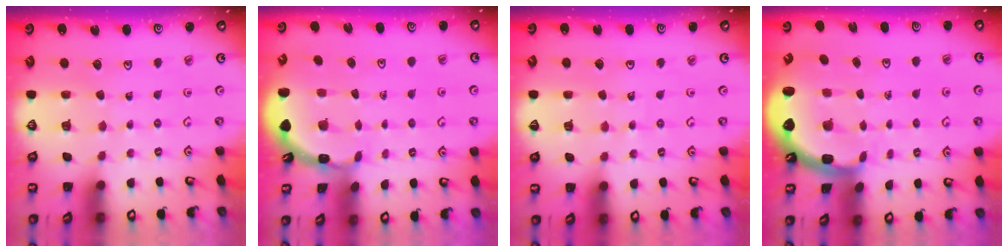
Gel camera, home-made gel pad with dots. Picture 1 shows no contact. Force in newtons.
{"total": 1.7, "press": 1.7, "slide": 0.1}
{"total": 3.4, "press": 3.4, "slide": 0.4}
{"total": 3.4, "press": 2.5, "slide": 2.3}